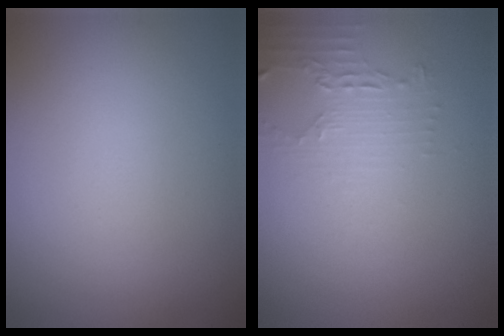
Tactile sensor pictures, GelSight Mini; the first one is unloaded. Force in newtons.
{"total": 2.2, "press": 1.6, "slide": 1.5}